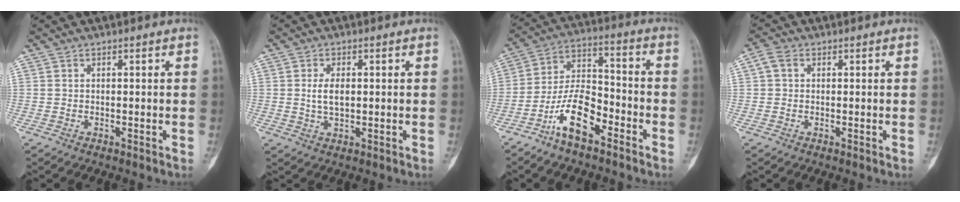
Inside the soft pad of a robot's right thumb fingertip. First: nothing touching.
{"total": 3.9, "force": [0.4, 2.0, 3.4], "torque": [-0.060, -0.002, 0.008]}
{"total": 11.5, "force": [-6.7, 4.9, 8.0], "torque": [-0.147, 0.060, -0.130]}
{"total": 2.5, "force": [0.6, 1.9, 1.5], "torque": [-0.032, 0.011, 0.011]}